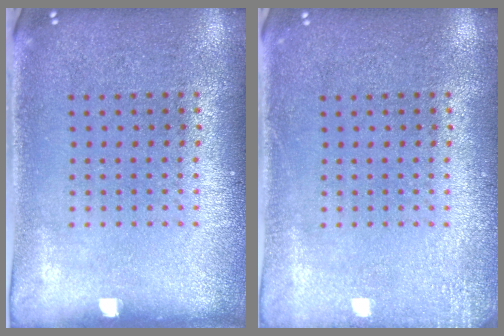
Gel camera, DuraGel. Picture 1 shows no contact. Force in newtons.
{"total": 1.5, "press": 1.5, "slide": 0.3}